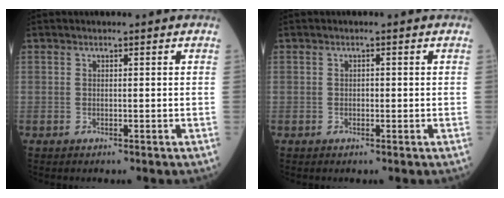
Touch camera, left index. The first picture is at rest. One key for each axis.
{"total": 0.6, "fx": -0.3, "fy": 0.4, "fz": 0.4, "tx": -0.007, "ty": -0.002, "tz": -0.007}